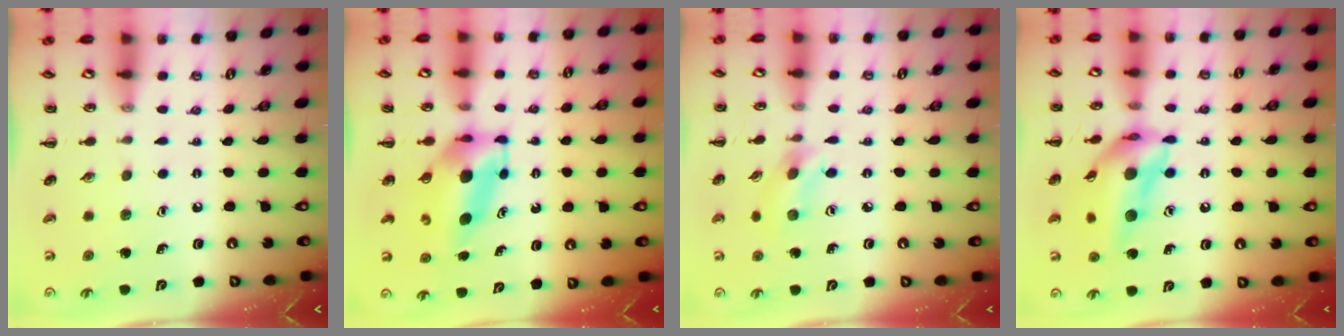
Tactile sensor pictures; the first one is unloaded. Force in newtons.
{"total": 5.6, "press": 5.6, "slide": 0.9}
{"total": 2.9, "press": 2.9, "slide": 0.7}
{"total": 18.2, "press": 17.8, "slide": 4.0}